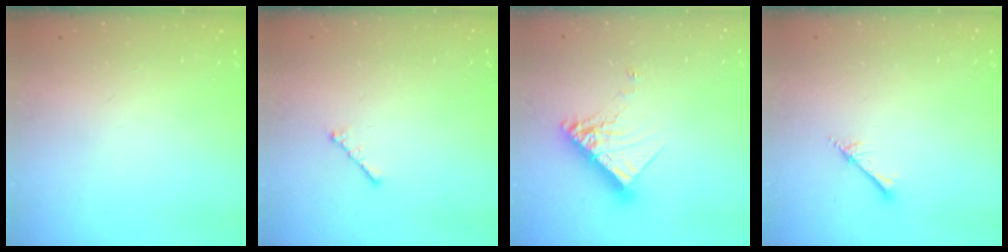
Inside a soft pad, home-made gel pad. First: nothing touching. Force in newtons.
{"total": 1.9, "press": 1.8, "slide": 0.5}
{"total": 12.3, "press": 12.3, "slide": 0.9}
{"total": 2.2, "press": 2.2, "slide": 0.3}